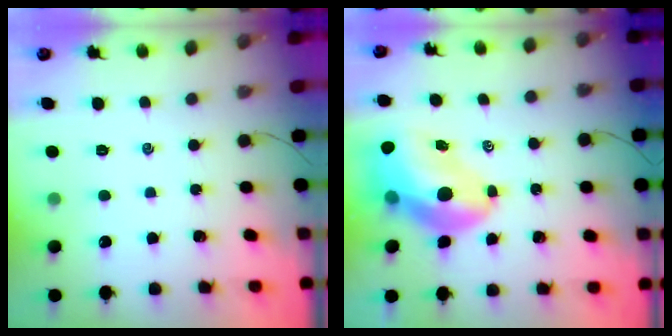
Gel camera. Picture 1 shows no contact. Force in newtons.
{"total": 15.6, "press": 15.0, "slide": 4.5}